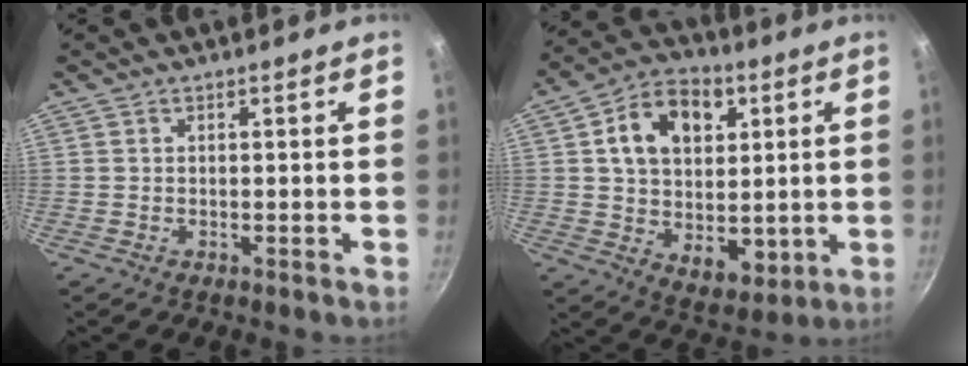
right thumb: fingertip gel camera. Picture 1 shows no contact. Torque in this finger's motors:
{"motor_torque": [-1.13, 1.72, 0.76, -0.54, 0.39]}